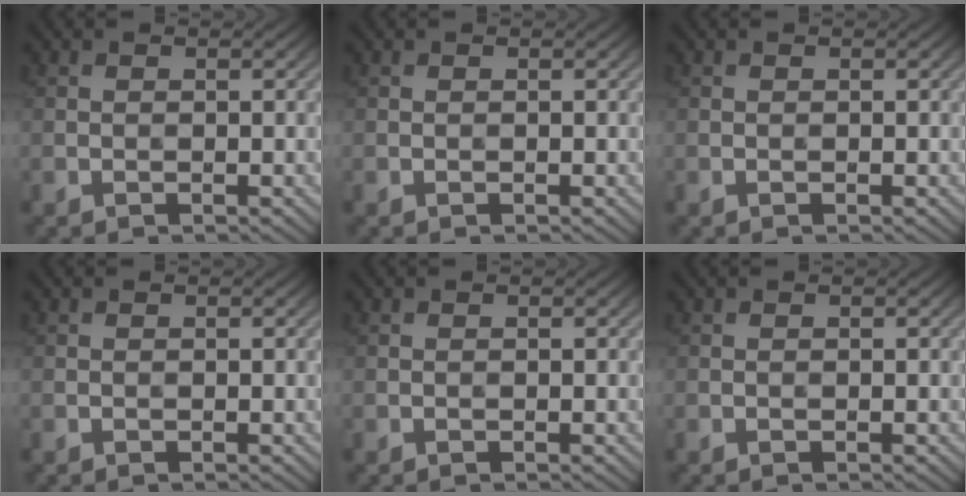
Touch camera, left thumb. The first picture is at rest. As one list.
[{"total": 0.0}, {"total": 0.0}, {"total": 0.0}, {"total": 0.0}, {"total": 0.0}]